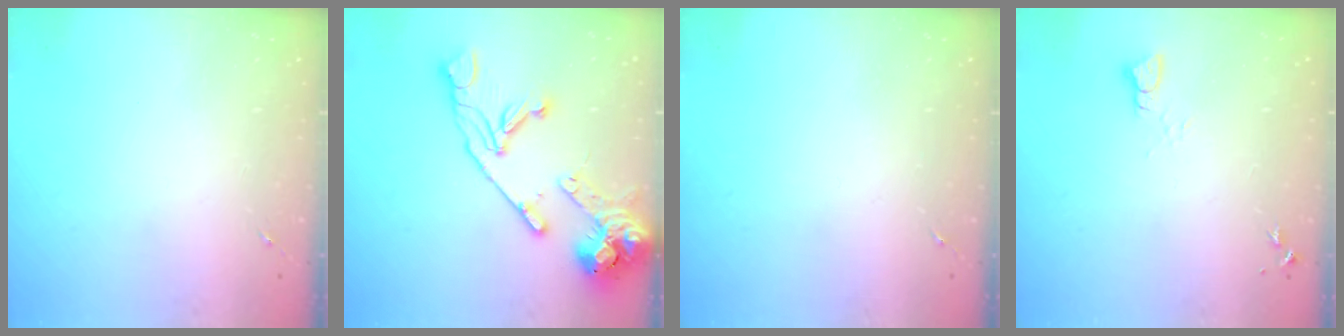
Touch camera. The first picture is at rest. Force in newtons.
{"total": 18.4, "press": 18.2, "slide": 2.3}
{"total": 0.0}
{"total": 2.2, "press": 2.2, "slide": 0.2}